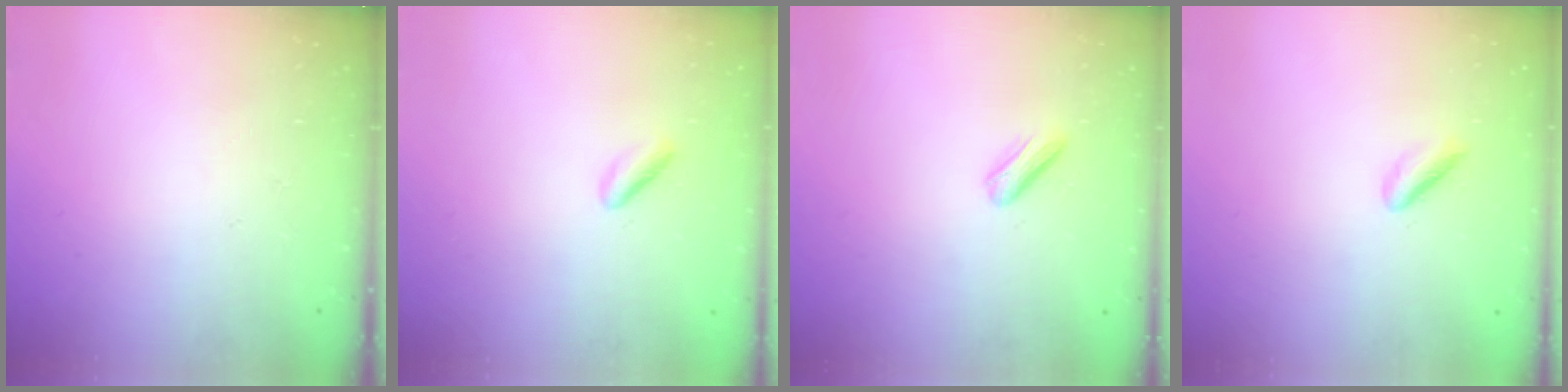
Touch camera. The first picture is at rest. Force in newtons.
{"total": 1.7, "press": 1.3, "slide": 1.1}
{"total": 3.6, "press": 3.5, "slide": 0.8}
{"total": 2.1, "press": 1.9, "slide": 0.8}